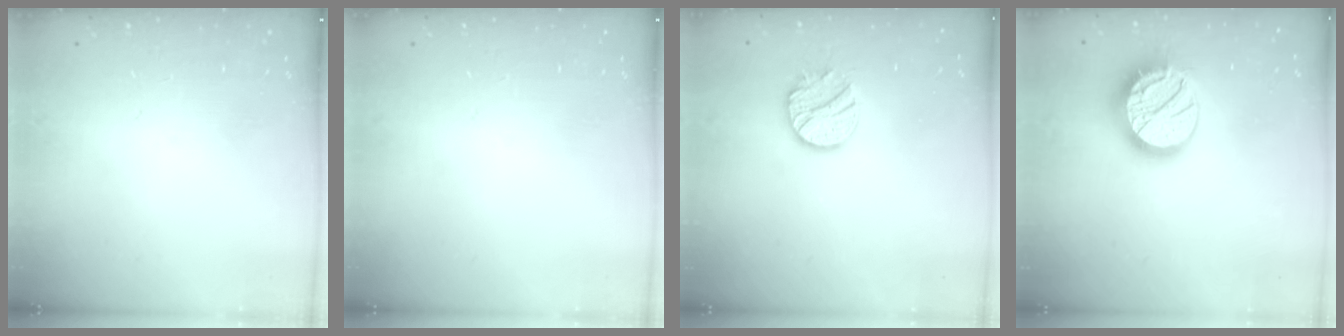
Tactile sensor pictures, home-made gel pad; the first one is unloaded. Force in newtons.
{"total": 0.0}
{"total": 11.1, "press": 11.1, "slide": 0.9}
{"total": 17.6, "press": 17.5, "slide": 1.2}